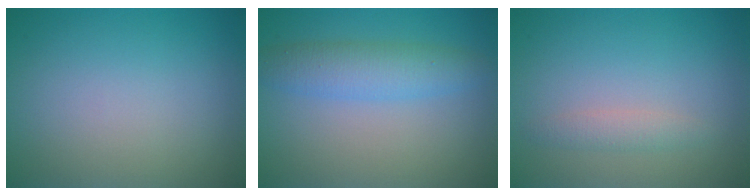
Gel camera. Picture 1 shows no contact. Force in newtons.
{"total": 3.7, "press": 3.7, "slide": 0.1}
{"total": 1.4, "press": 1.4, "slide": 0.1}